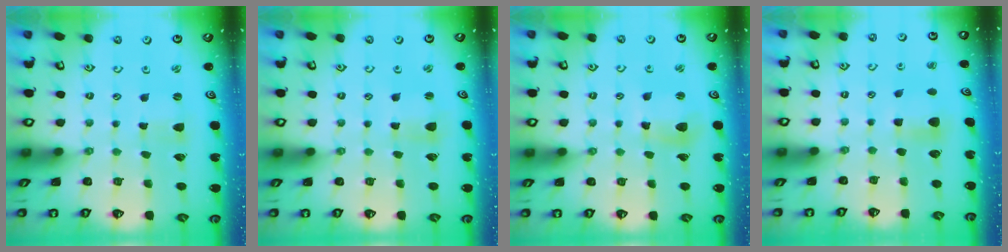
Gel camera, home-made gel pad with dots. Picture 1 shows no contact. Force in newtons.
{"total": 1.7, "press": 1.6, "slide": 0.4}
{"total": 6.3, "press": 6.2, "slide": 1.2}
{"total": 5.5, "press": 5.5, "slide": 0.7}